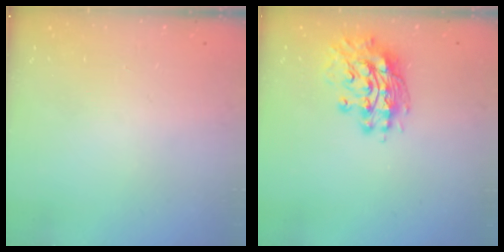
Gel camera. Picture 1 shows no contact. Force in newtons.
{"total": 13.6, "press": 13.5, "slide": 1.1}